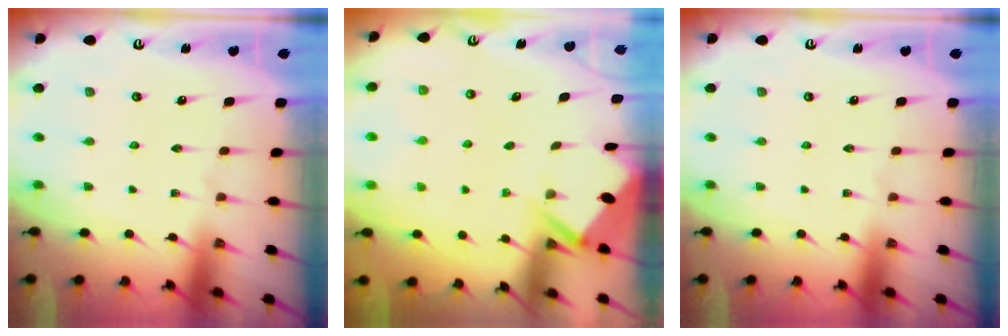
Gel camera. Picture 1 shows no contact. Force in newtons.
{"total": 2.8, "press": 2.8, "slide": 0.3}
{"total": 0.0}